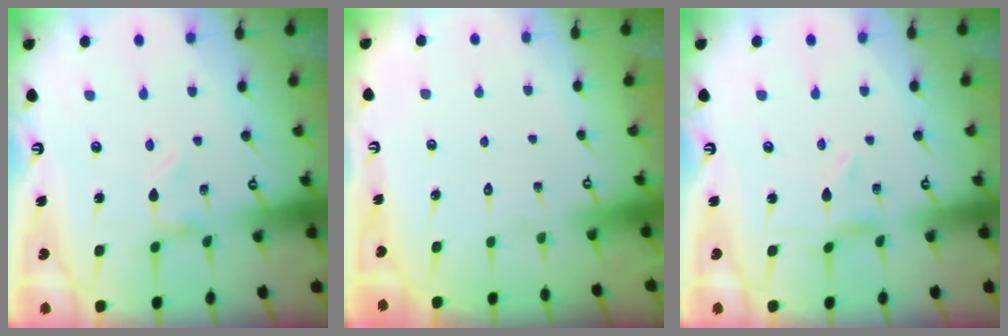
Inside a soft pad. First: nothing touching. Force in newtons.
{"total": 1.5, "press": 1.5, "slide": 0.1}
{"total": 0.0}